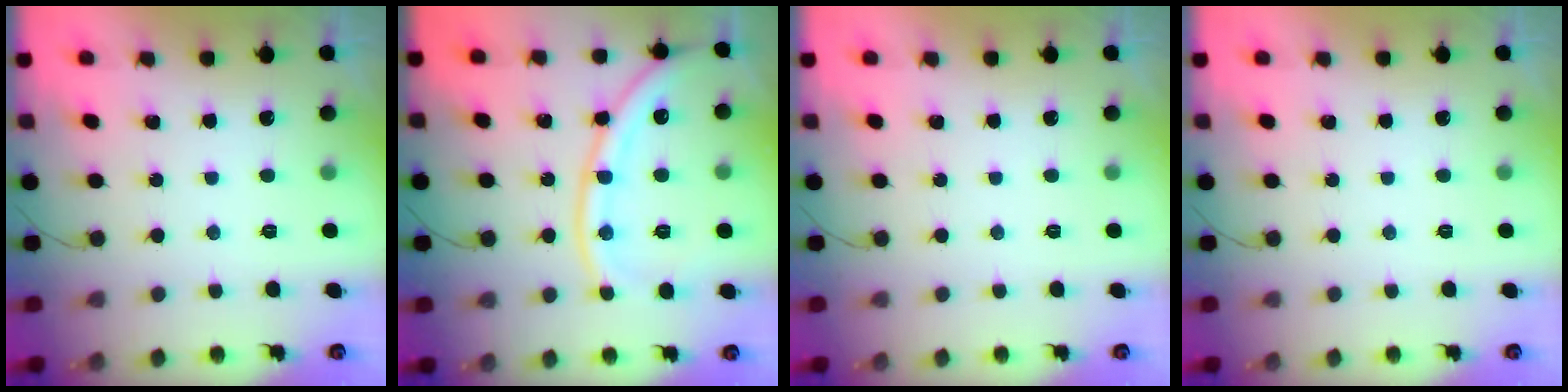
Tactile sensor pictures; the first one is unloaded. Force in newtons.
{"total": 14.0, "press": 13.9, "slide": 1.6}
{"total": 0.0}
{"total": 0.0}